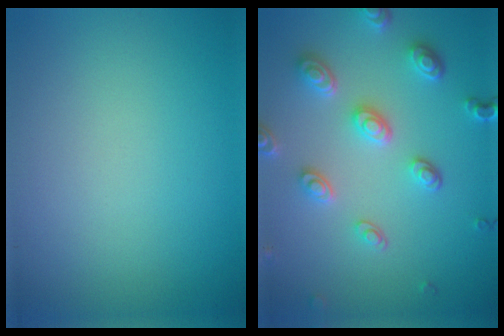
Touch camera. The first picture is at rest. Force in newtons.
{"total": 4.6, "press": 3.6, "slide": 2.8}